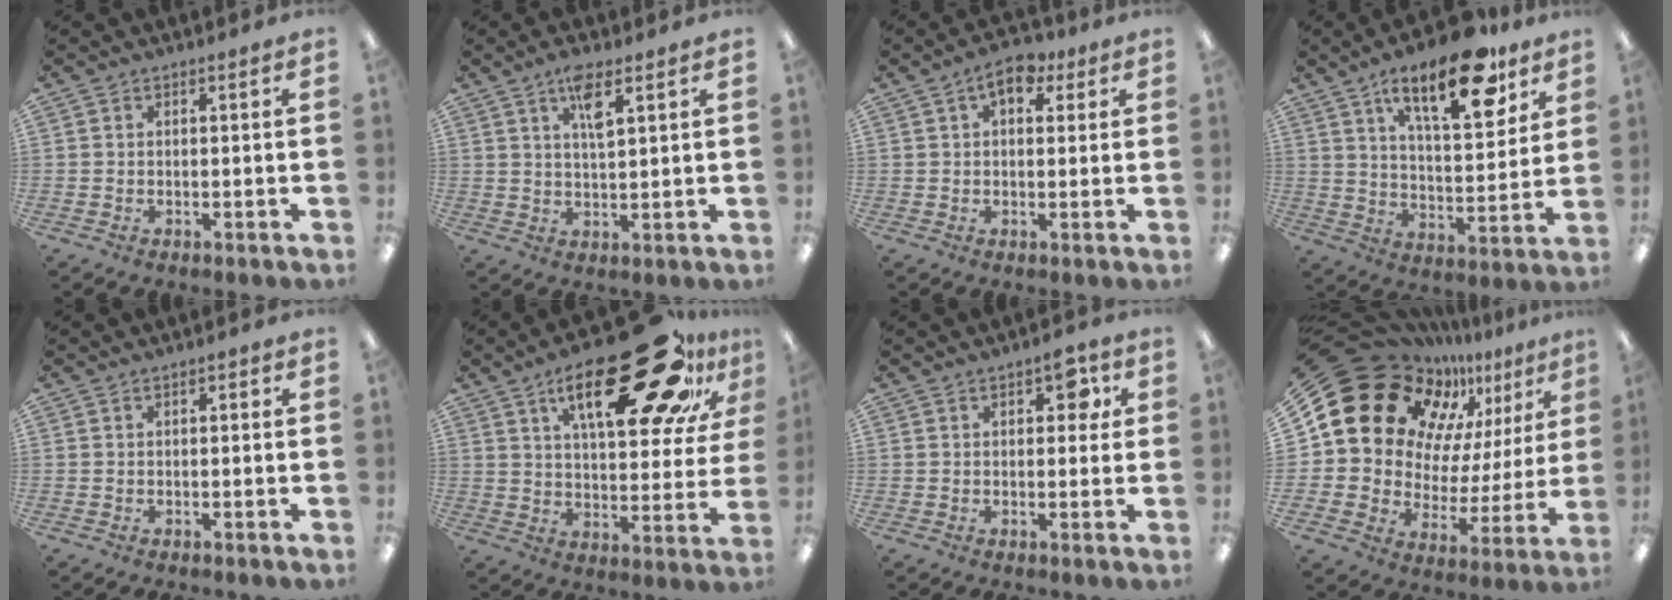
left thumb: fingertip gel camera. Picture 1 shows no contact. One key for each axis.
{"total": 6.2, "fx": 3.4, "fy": 1.9, "fz": 4.7, "tx": -0.080, "ty": -0.005, "tz": 0.054}
{"total": 6.7, "fx": 3.2, "fy": 3.7, "fz": 4.6, "tx": -0.055, "ty": -0.007, "tz": 0.050}
{"total": 19.4, "fx": 11.5, "fy": 7.5, "fz": 13.7, "tx": -0.201, "ty": -0.050, "tz": 0.181}
{"total": 0.5, "fx": 0.0, "fy": 0.4, "fz": 0.4, "tx": -0.007, "ty": 0.001, "tz": -0.001}
{"total": 29.9, "fx": 17.7, "fy": 12.0, "fz": 20.9, "tx": -0.295, "ty": -0.101, "tz": 0.280}
{"total": 5.7, "fx": 2.3, "fy": 3.1, "fz": 4.2, "tx": -0.047, "ty": -0.005, "tz": 0.033}
{"total": 21.1, "fx": 14.6, "fy": 12.7, "fz": 8.4, "tx": -0.158, "ty": -0.104, "tz": 0.276}